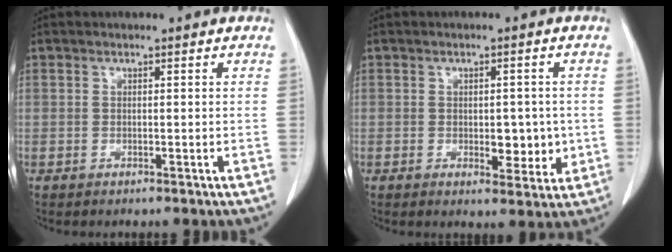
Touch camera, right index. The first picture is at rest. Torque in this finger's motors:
{"motor_torque": [0.06, 0.15, -0.02, 0.00]}